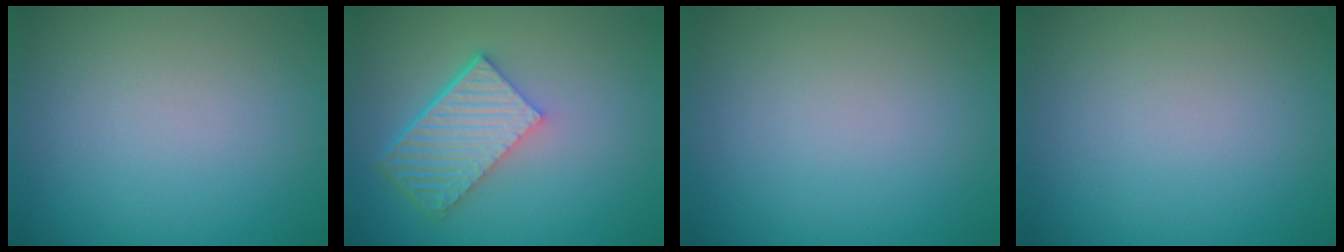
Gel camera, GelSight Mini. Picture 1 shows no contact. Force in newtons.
{"total": 6.3, "press": 4.5, "slide": 4.4}
{"total": 0.0}
{"total": 0.0}